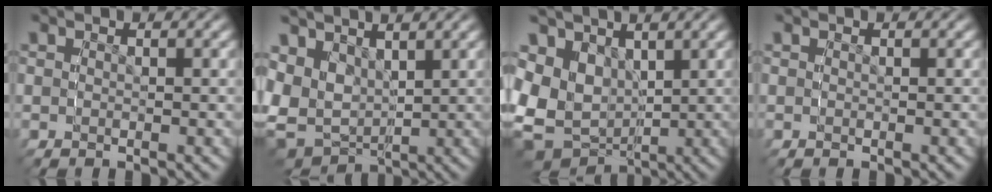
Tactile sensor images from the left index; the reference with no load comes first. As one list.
[{"total": 7.6, "force": [0.9, 6.3, 4.2], "torque": [-0.117, -0.036, 0.026]}, {"total": 11.2, "force": [-0.5, 9.5, 6.0], "torque": [-0.163, -0.051, 0.009]}, {"total": 0.0}]